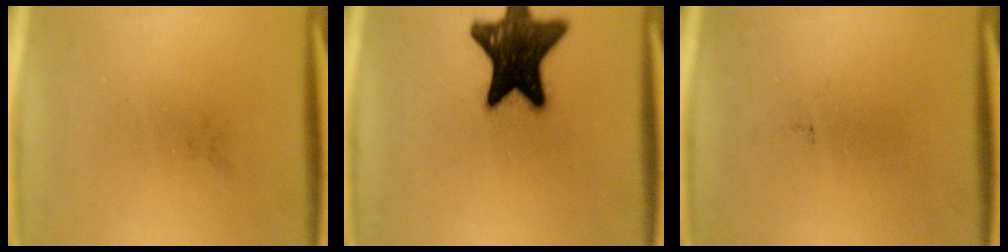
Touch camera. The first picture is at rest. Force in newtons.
{"total": 18.2}
{"total": 0.0}